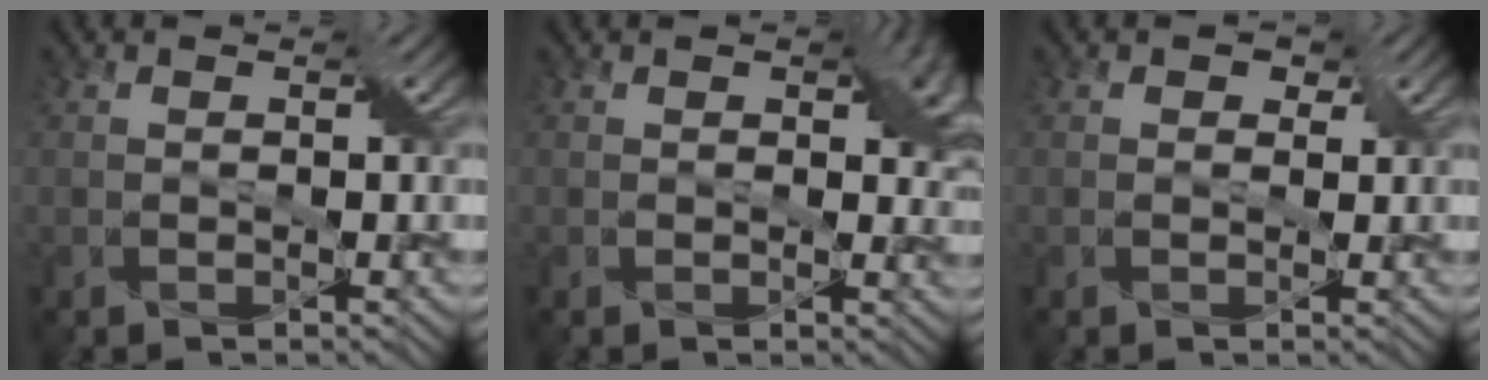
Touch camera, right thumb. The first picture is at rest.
{"total": 3.8, "force": [1.2, 2.0, 3.0], "torque": [-0.036, -0.002, 0.019]}
{"total": 1.4, "force": [0.8, 1.1, 0.4], "torque": [-0.005, -0.004, 0.011]}